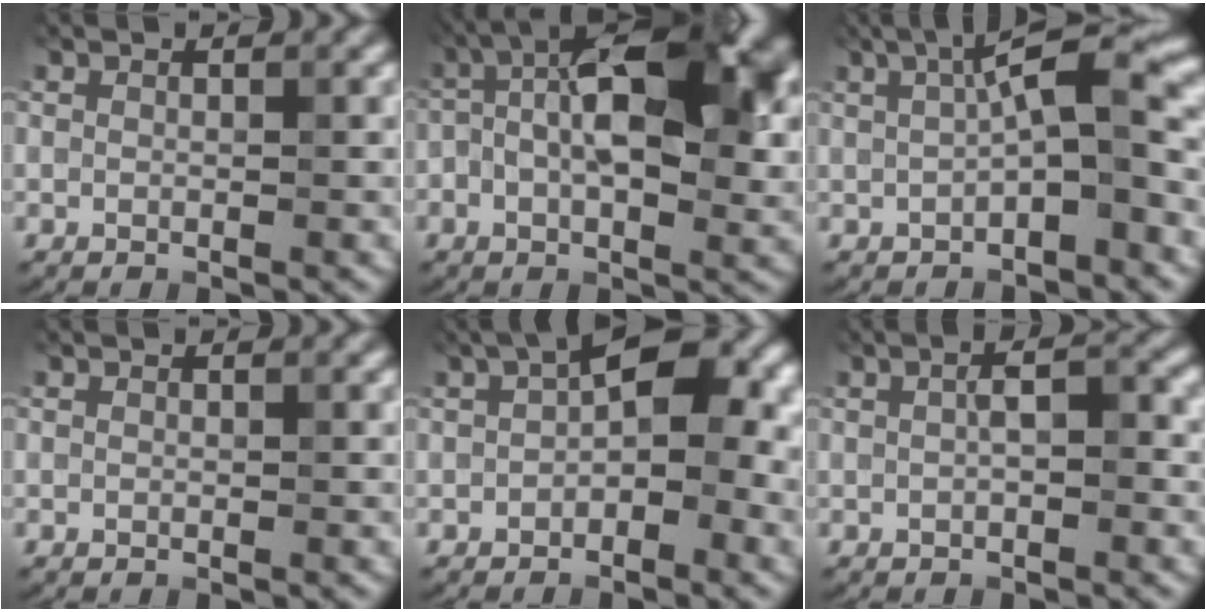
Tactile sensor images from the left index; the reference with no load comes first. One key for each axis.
{"total": 13.3, "fx": 0.8, "fy": 6.4, "fz": 11.6, "tx": -0.159, "ty": 0.036, "tz": 0.000}
{"total": 6.6, "fx": 0.5, "fy": 1.3, "fz": 6.4, "tx": -0.094, "ty": 0.021, "tz": -0.001}
{"total": 0.0}
{"total": 6.5, "fx": 0.5, "fy": 3.1, "fz": 5.6, "tx": -0.078, "ty": 0.020, "tz": -0.002}
{"total": 2.2, "fx": -0.1, "fy": 0.6, "fz": 2.1, "tx": -0.041, "ty": 0.010, "tz": -0.003}